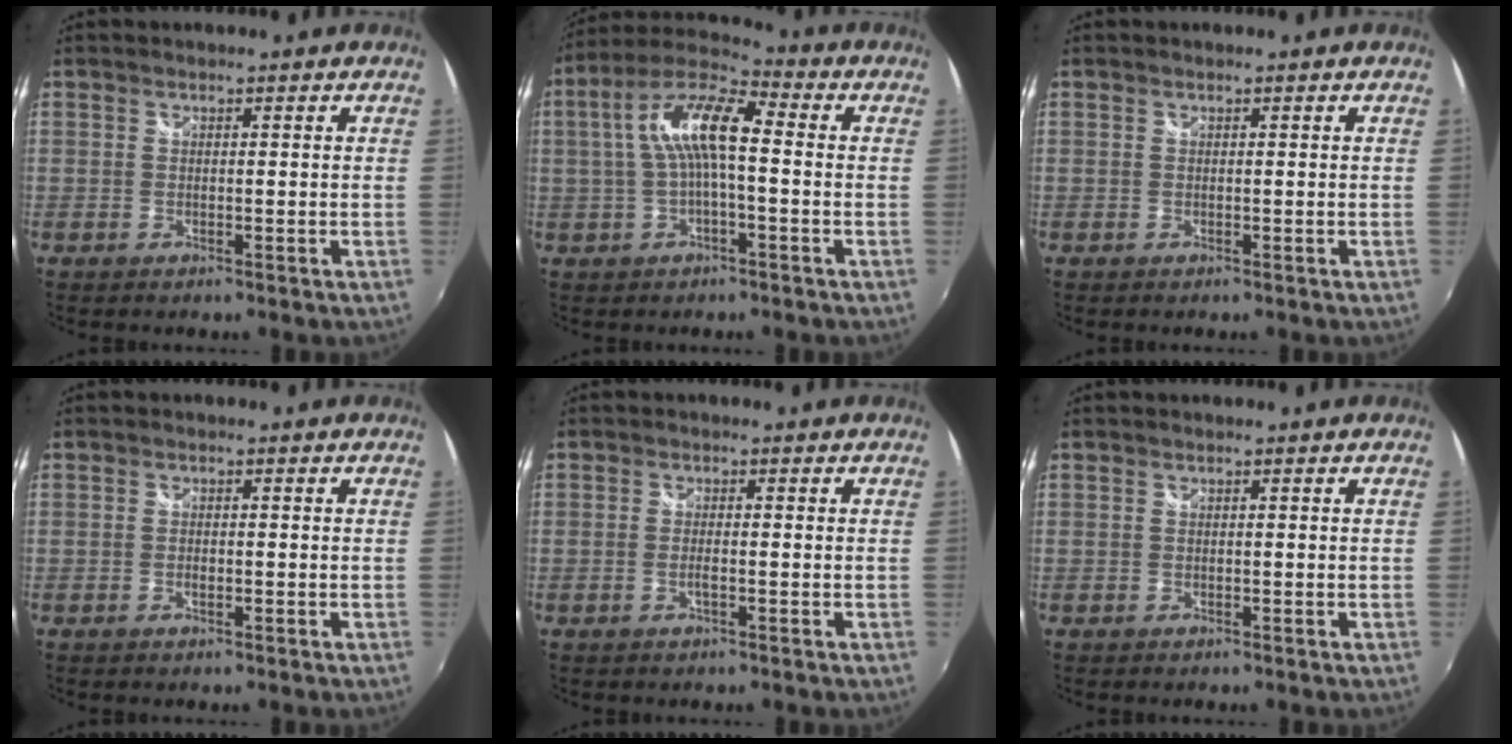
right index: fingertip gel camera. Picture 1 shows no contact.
{"total": 11.2, "force": [0.3, 3.3, 10.6], "torque": [-0.209, 0.024, 0.002]}
{"total": 0.0}
{"total": 1.0, "force": [-0.4, 0.5, 0.7], "torque": [-0.016, -0.002, -0.008]}
{"total": 1.5, "force": [-0.6, 0.2, 1.3], "torque": [-0.028, -0.002, -0.010]}
{"total": 0.0}